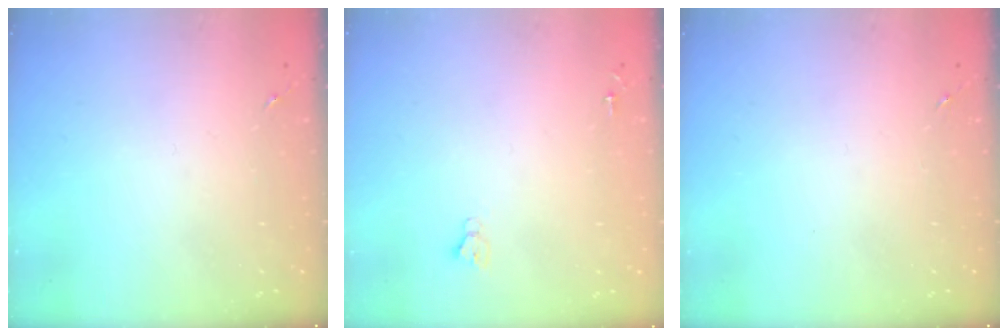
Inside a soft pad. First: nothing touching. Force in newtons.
{"total": 2.7, "press": 2.7, "slide": 0.0}
{"total": 0.0}